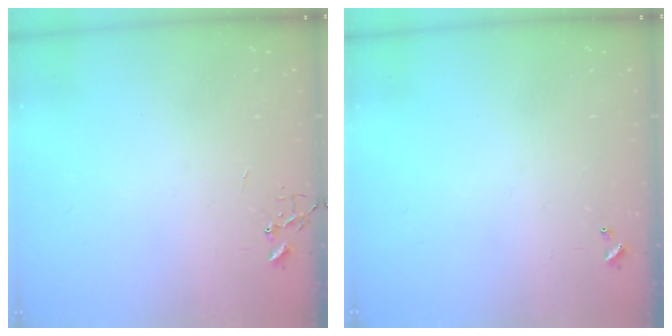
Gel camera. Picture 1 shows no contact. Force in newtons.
{"total": 0.0}